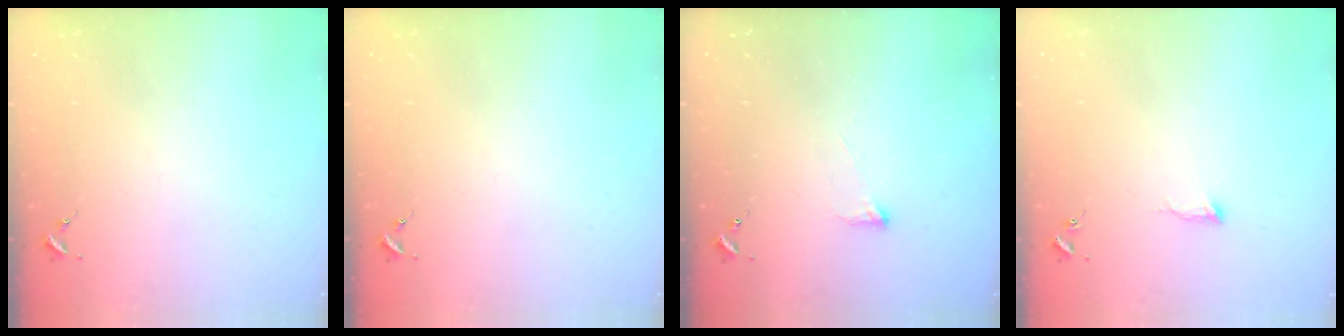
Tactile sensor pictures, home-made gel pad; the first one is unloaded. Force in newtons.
{"total": 0.0}
{"total": 3.3, "press": 3.2, "slide": 0.5}
{"total": 6.0, "press": 6.0, "slide": 0.7}